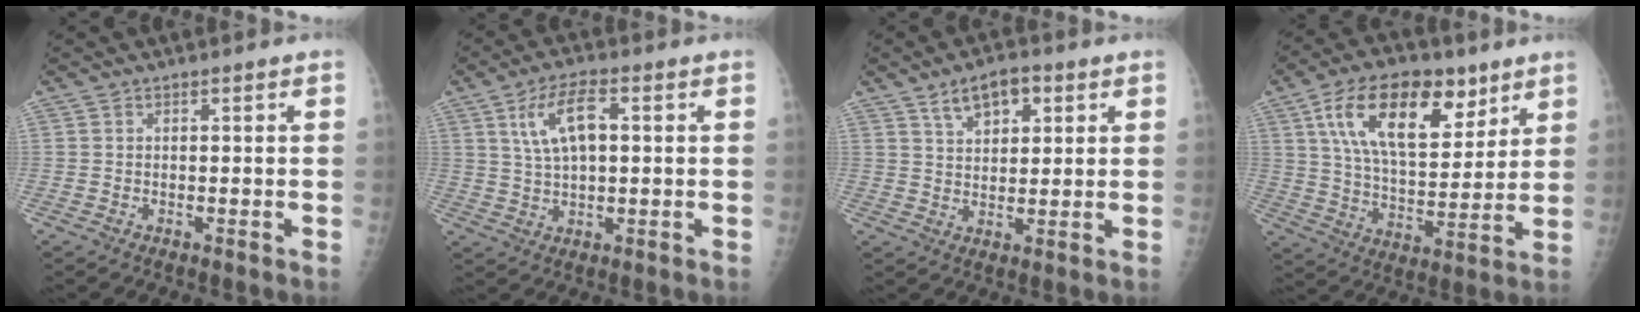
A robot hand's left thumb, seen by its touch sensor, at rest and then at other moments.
{"total": 9.2, "force": [2.6, 4.2, 7.7], "torque": [-0.136, 0.003, 0.051]}
{"total": 7.7, "force": [4.0, 4.3, 5.0], "torque": [-0.058, -0.013, 0.066]}
{"total": 20.4, "force": [9.8, 10.5, 14.4], "torque": [-0.210, -0.031, 0.171]}